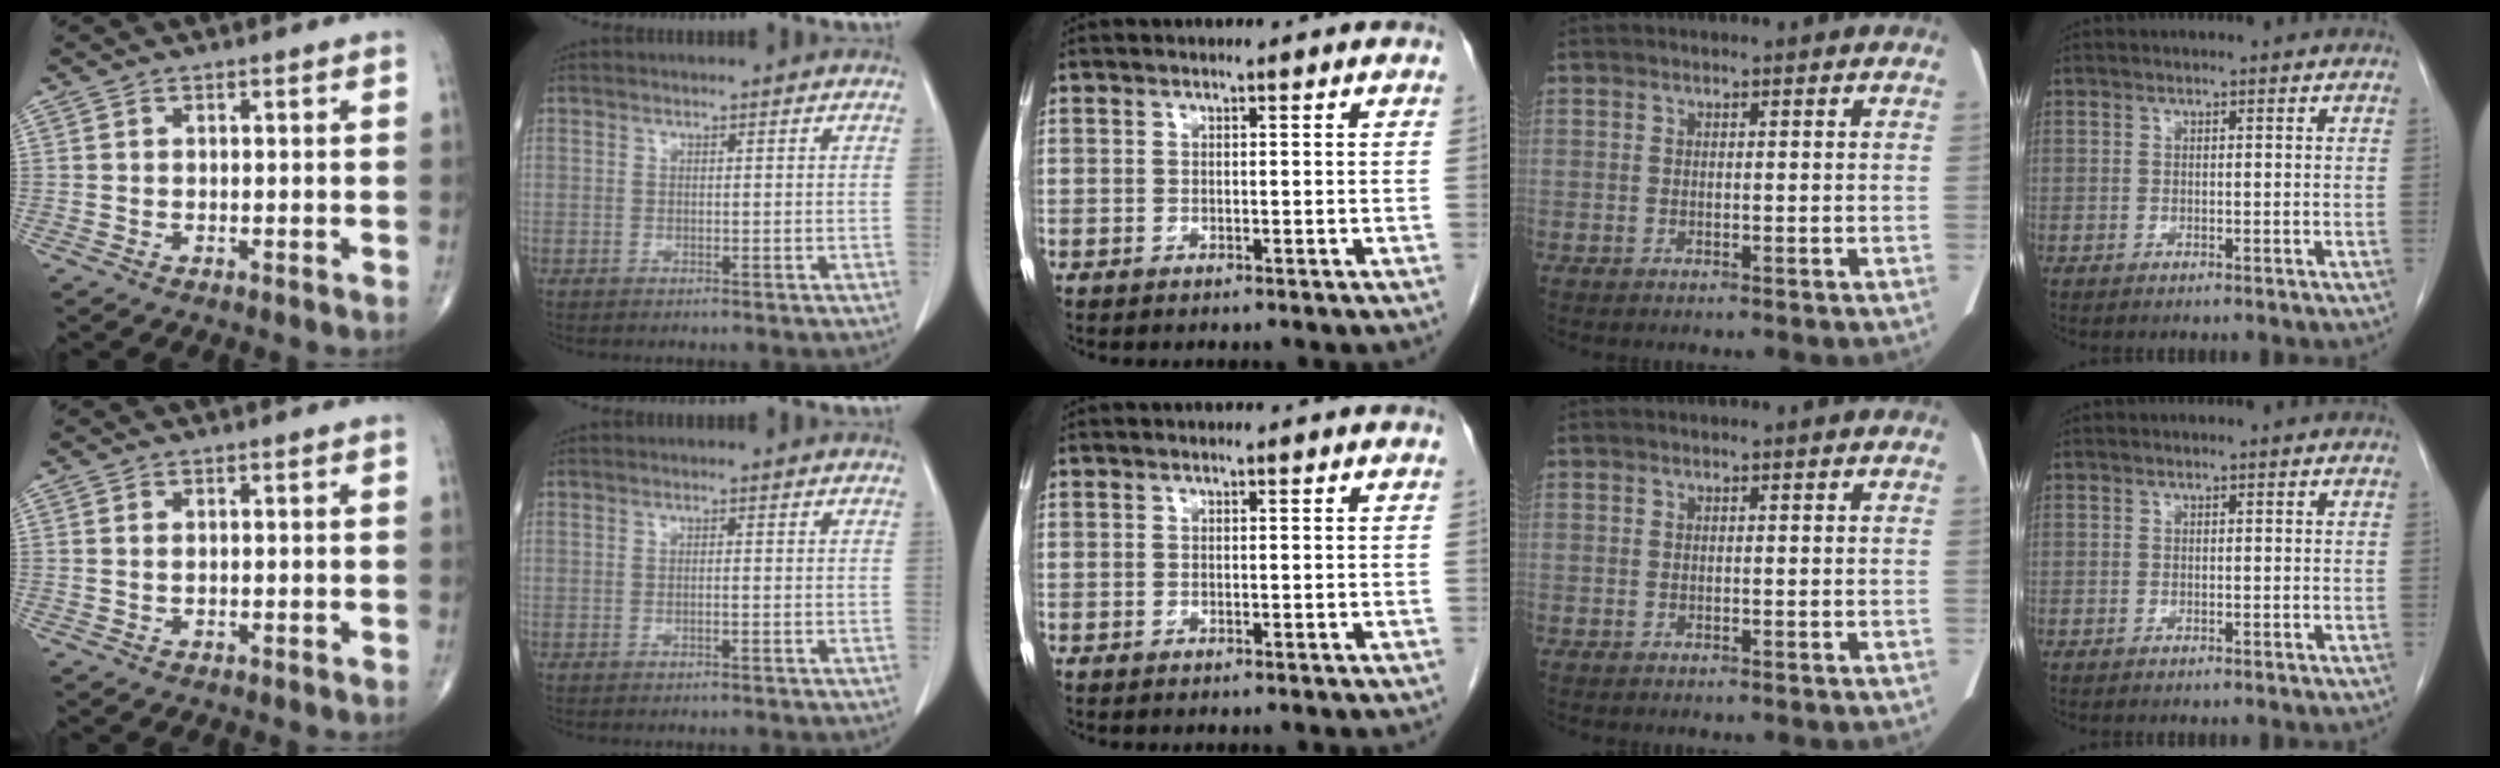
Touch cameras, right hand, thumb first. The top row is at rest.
{"thumb": {"total": 0.6, "force": [0.2, 0.3, 0.5], "torque": [-0.009, 0.000, 0.004]}, "index": {"total": 0.7, "force": [-0.2, 0.0, 0.7], "torque": [-0.013, 0.001, -0.003]}}